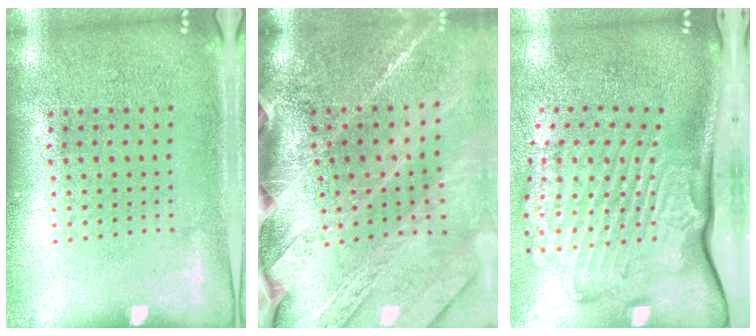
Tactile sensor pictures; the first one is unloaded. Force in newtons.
{"total": 3.3, "press": 3.0, "slide": 1.5}
{"total": 3.6, "press": 2.4, "slide": 2.6}